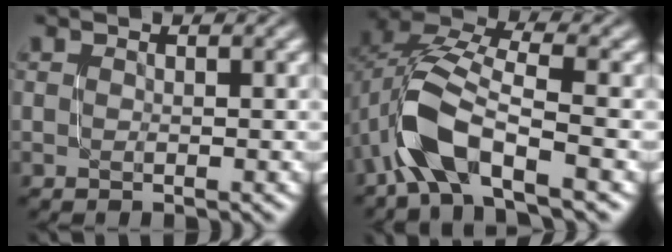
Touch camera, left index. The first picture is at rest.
{"total": 7.3, "force": [-3.1, 3.1, 5.8], "torque": [-0.124, 0.014, -0.072]}